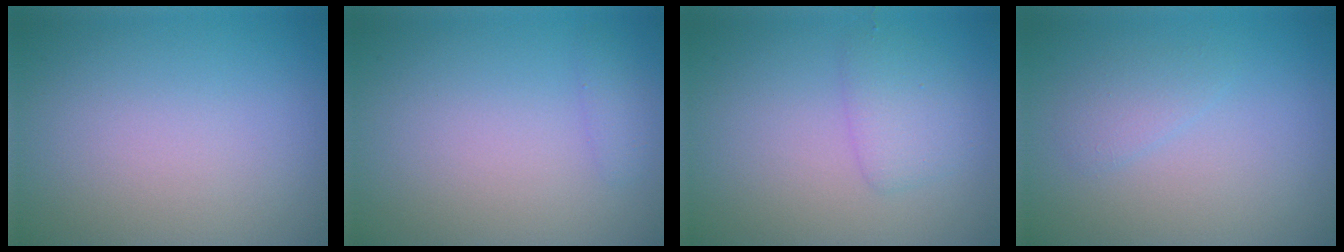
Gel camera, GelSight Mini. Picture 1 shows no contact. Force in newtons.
{"total": 0.8, "press": 0.8, "slide": 0.0}
{"total": 2.0, "press": 2.0, "slide": 0.1}
{"total": 1.2, "press": 1.2, "slide": 0.1}